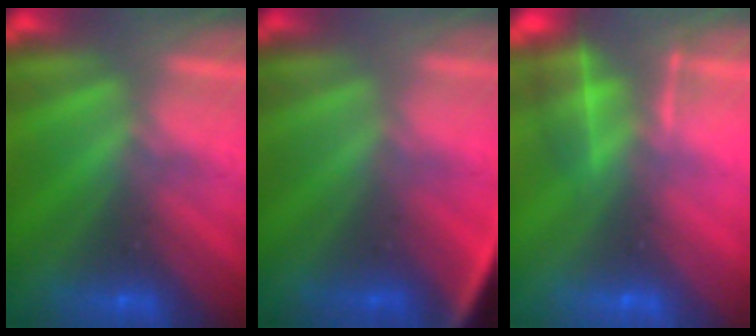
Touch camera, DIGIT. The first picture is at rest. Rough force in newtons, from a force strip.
{"total": 2.7}
{"total": 4.6}